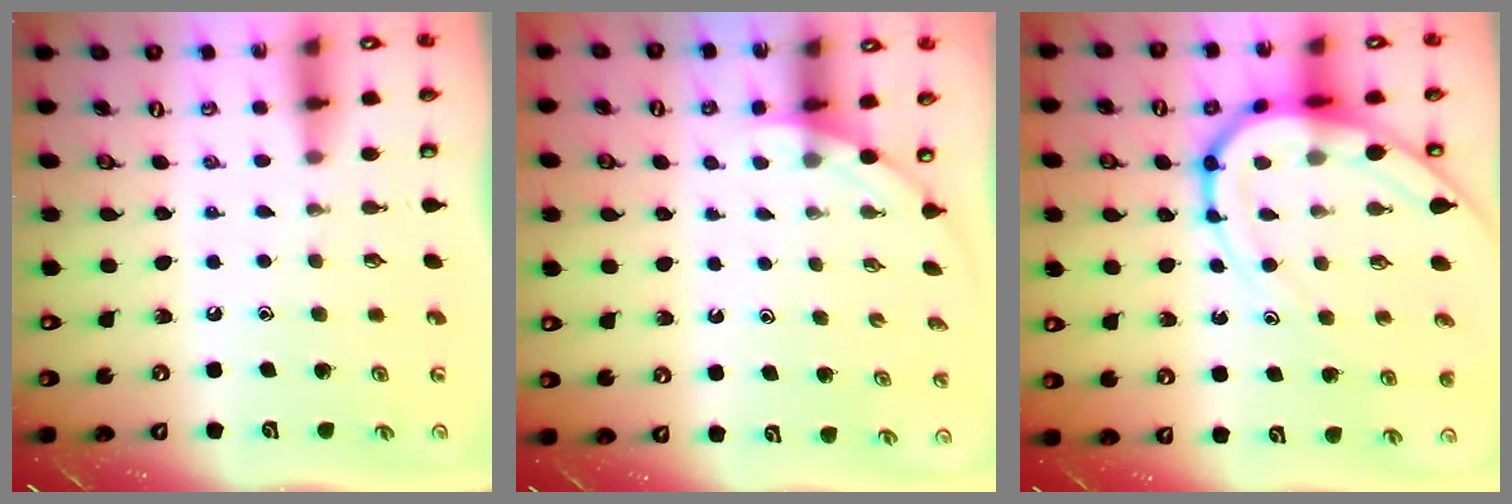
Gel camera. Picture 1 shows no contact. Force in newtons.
{"total": 1.7, "press": 1.7, "slide": 0.0}
{"total": 12.5, "press": 12.5, "slide": 1.3}